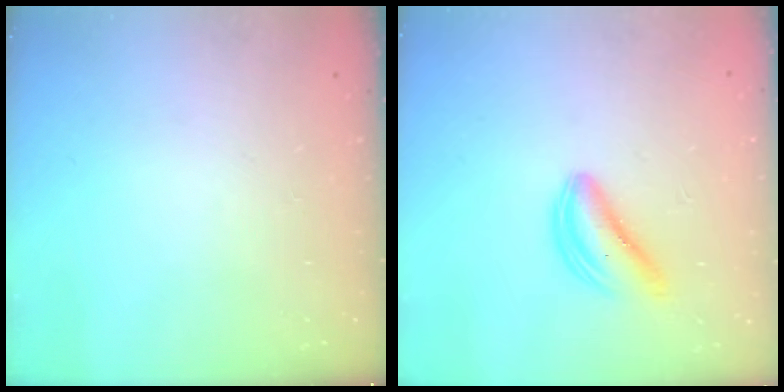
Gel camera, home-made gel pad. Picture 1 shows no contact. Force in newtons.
{"total": 5.8, "press": 5.8, "slide": 0.5}